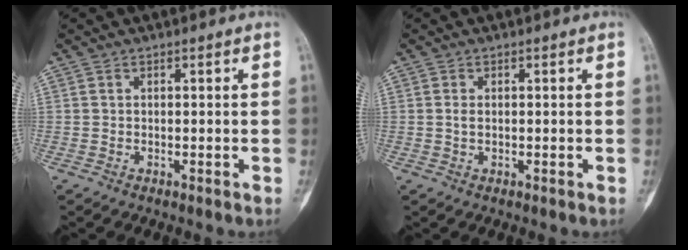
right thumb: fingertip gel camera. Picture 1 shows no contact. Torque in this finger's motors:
{"motor_torque": [-0.42, -0.02, 0.44, -0.08, 0.01]}